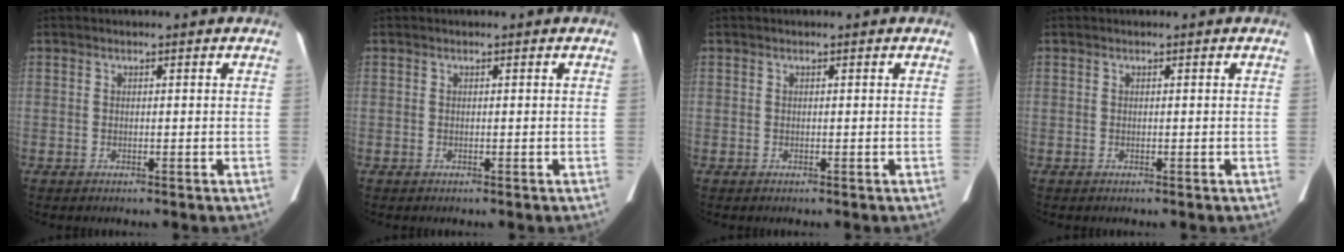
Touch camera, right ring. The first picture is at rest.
{"total": 0.0}
{"total": 0.0}
{"total": 0.0}